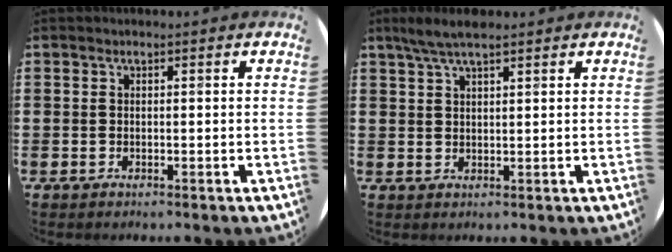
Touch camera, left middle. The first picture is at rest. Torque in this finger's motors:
{"motor_torque": [0.65, -0.54, 0.12, 0.03]}